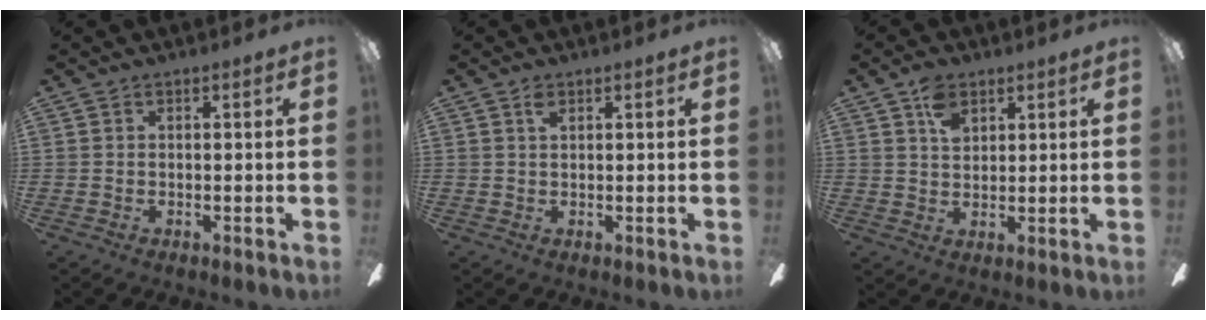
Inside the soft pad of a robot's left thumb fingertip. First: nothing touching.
{"total": 1.5, "force": [0.9, 0.7, 1.0], "torque": [-0.023, 0.003, 0.016]}
{"total": 5.5, "force": [2.9, 3.5, 3.0], "torque": [-0.052, 0.000, 0.052]}